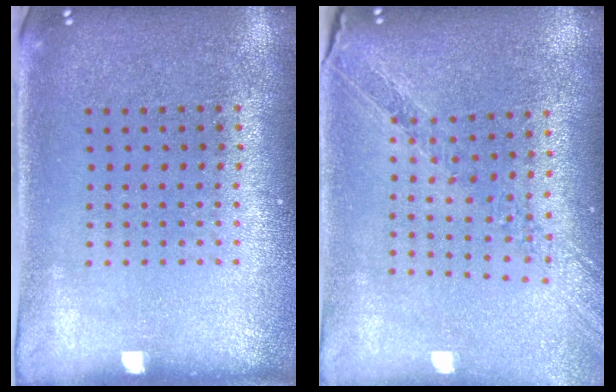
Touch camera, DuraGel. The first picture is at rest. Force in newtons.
{"total": 1.2, "press": 1.2, "slide": 0.2}